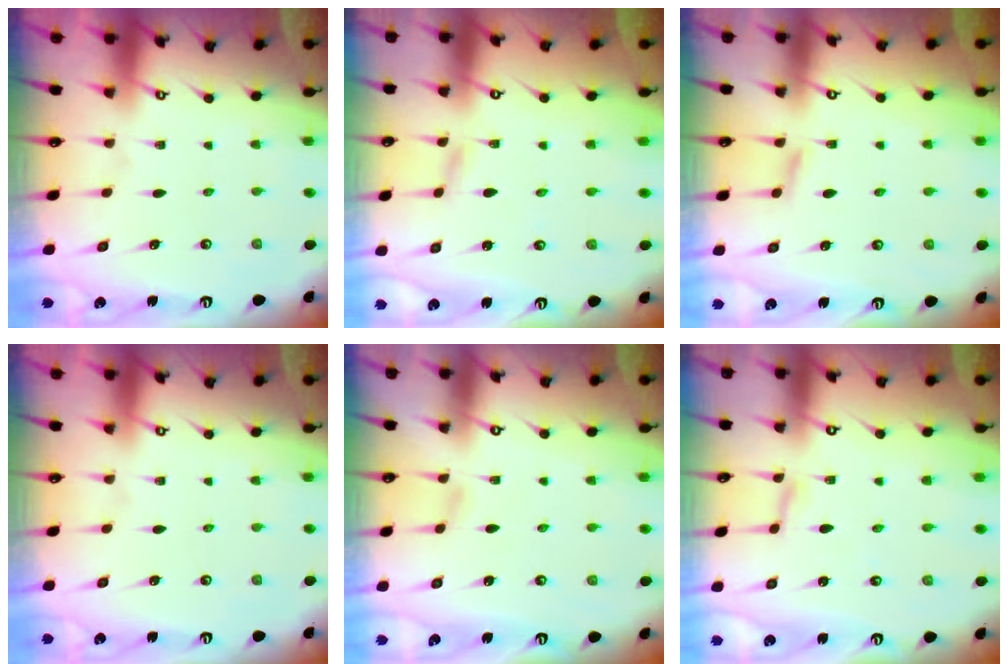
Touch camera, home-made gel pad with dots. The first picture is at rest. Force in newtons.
{"total": 2.3, "press": 2.3, "slide": 0.2}
{"total": 5.1, "press": 5.0, "slide": 0.8}
{"total": 0.0}
{"total": 4.4, "press": 4.4, "slide": 0.4}
{"total": 1.9, "press": 1.9, "slide": 0.1}